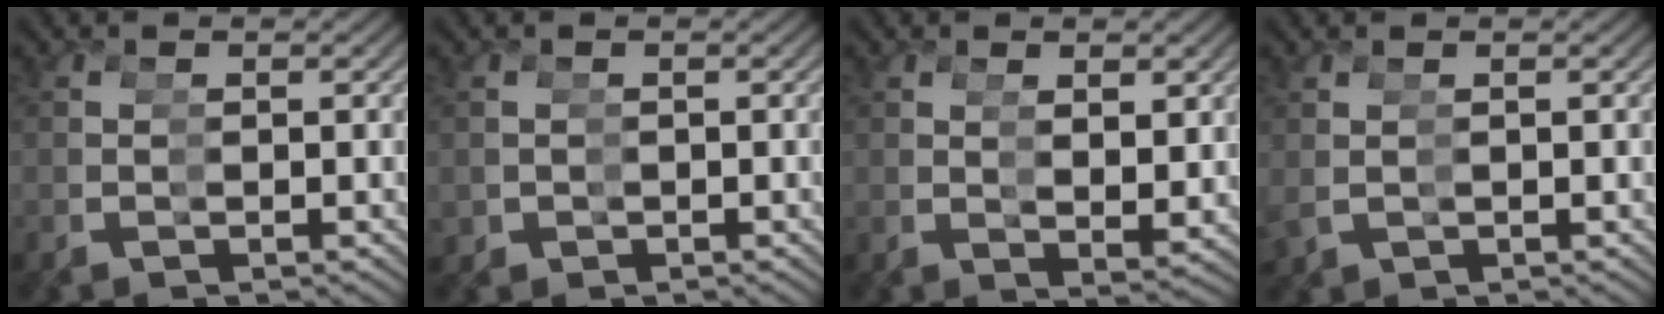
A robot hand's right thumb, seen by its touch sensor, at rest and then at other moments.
{"total": 2.3, "force": [-0.3, 2.2, 0.0], "torque": [-0.012, -0.018, 0.008]}
{"total": 2.0, "force": [1.5, -1.3, 0.2], "torque": [0.019, 0.027, 0.014]}
{"total": 1.4, "force": [0.2, 1.3, 0.3], "torque": [-0.007, -0.005, 0.011]}